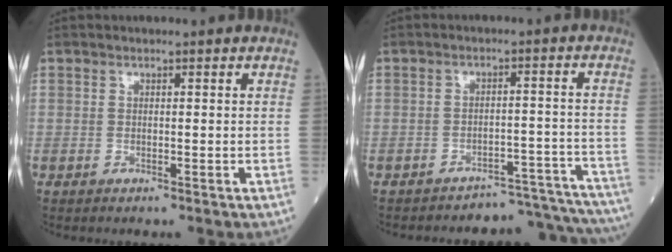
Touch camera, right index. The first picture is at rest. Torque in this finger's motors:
{"motor_torque": [0.97, -1.17, 0.11, 0.04]}